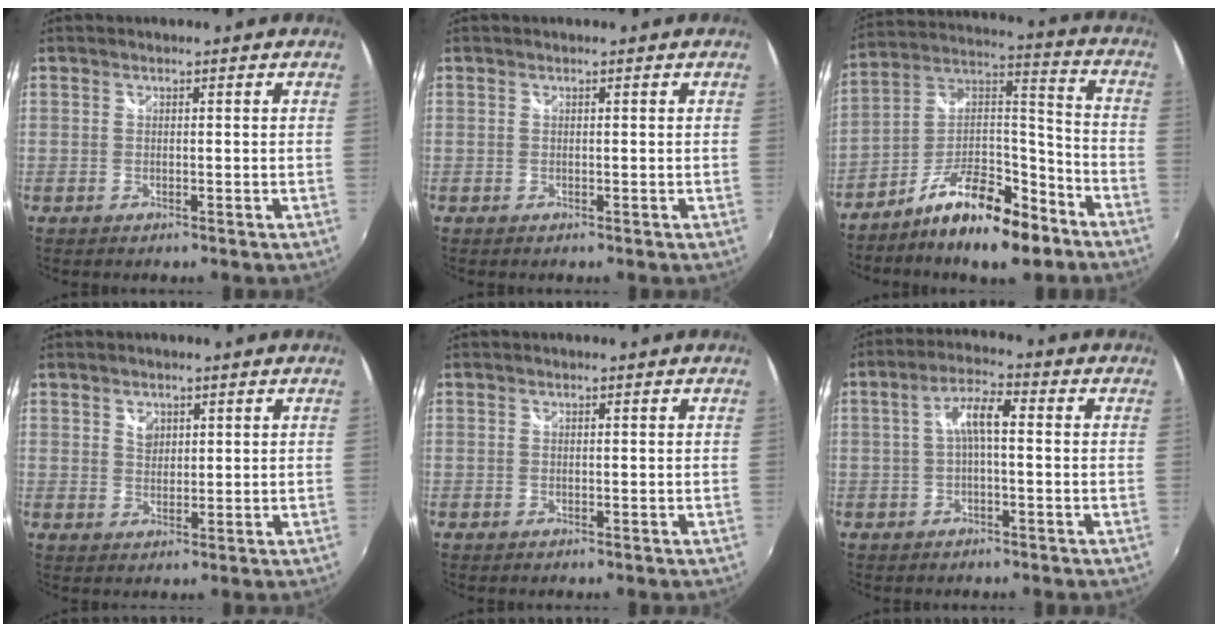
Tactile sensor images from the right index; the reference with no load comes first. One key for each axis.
{"total": 0.0}
{"total": 16.1, "fx": -10.3, "fy": 5.7, "fz": 10.9, "tx": -0.193, "ty": 0.024, "tz": -0.173}
{"total": 2.6, "fx": 1.3, "fy": 2.1, "fz": 0.9, "tx": -0.008, "ty": 0.003, "tz": 0.022}
{"total": 0.0}
{"total": 5.2, "fx": -0.2, "fy": 1.3, "fz": 5.0, "tx": -0.099, "ty": 0.016, "tz": -0.004}